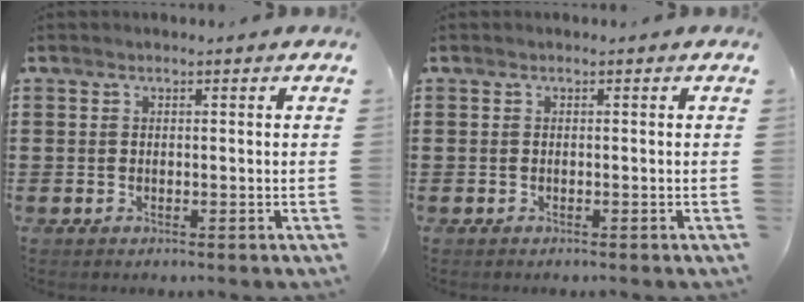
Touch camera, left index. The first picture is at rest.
{"total": 0.0}